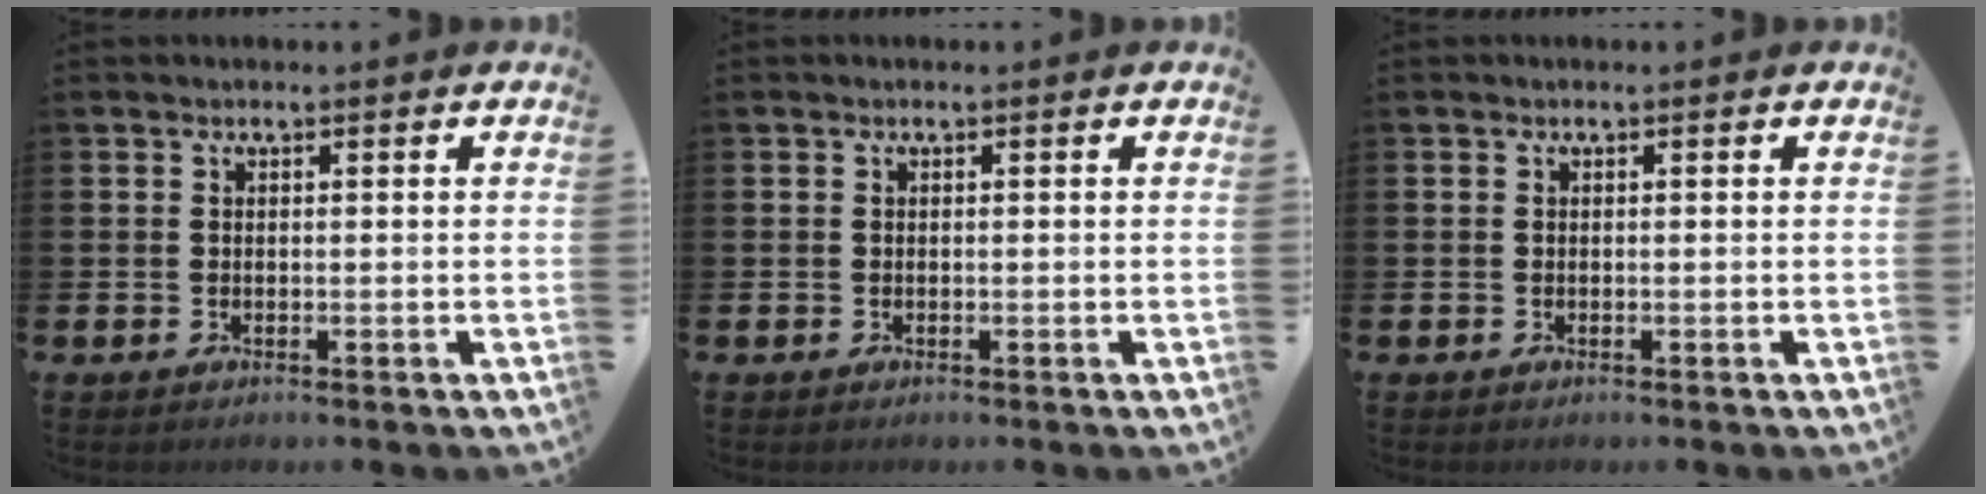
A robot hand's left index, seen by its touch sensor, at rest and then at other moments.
{"total": 0.0}
{"total": 0.0}